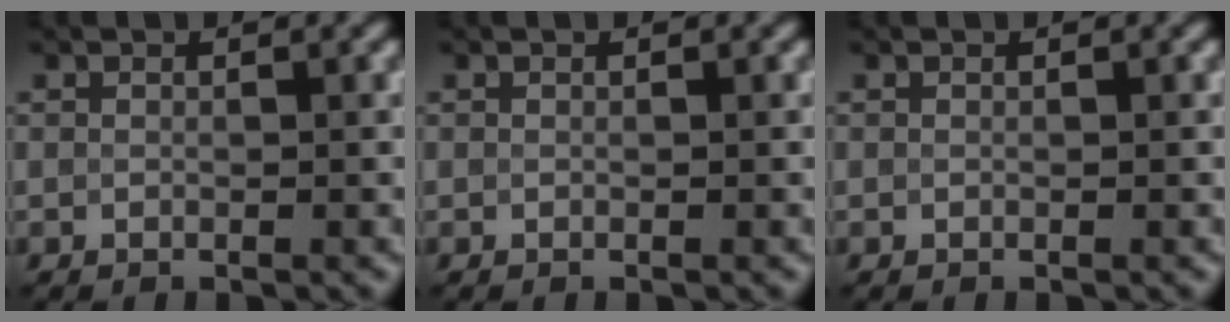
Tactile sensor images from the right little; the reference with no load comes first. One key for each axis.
{"total": 0.0}
{"total": 0.0}